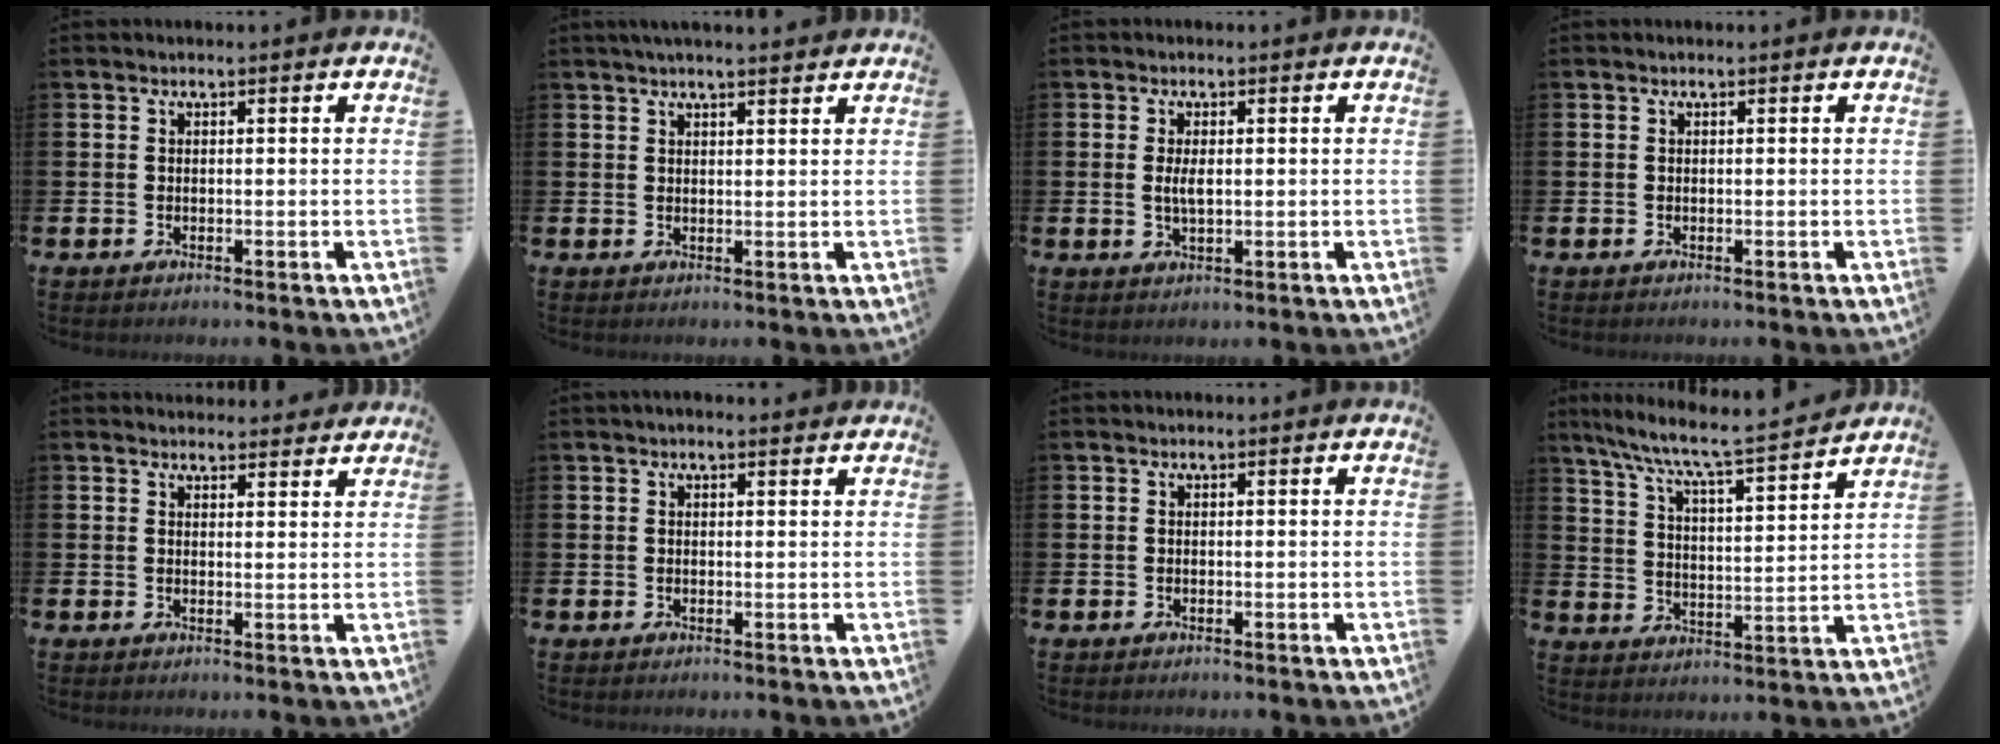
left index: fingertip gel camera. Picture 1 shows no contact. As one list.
[{"total": 2.4, "force": [2.3, 0.1, 0.8], "torque": [-0.020, -0.005, 0.042]}, {"total": 2.4, "force": [0.1, 0.9, 2.2], "torque": [-0.044, 0.003, 0.000]}, {"total": 0.0}, {"total": 2.6, "force": [2.5, 0.6, -0.2], "torque": [0.010, -0.016, 0.044]}, {"total": 0.8, "force": [0.6, 0.2, 0.5], "torque": [-0.001, 0.000, 0.009]}, {"total": 0.0}, {"total": 8.2, "force": [7.6, 0.0, 3.1], "torque": [-0.091, -0.059, 0.127]}]